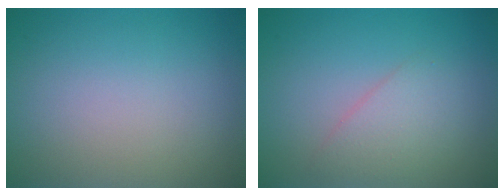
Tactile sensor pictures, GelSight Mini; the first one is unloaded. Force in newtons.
{"total": 2.3, "press": 2.3, "slide": 0.2}